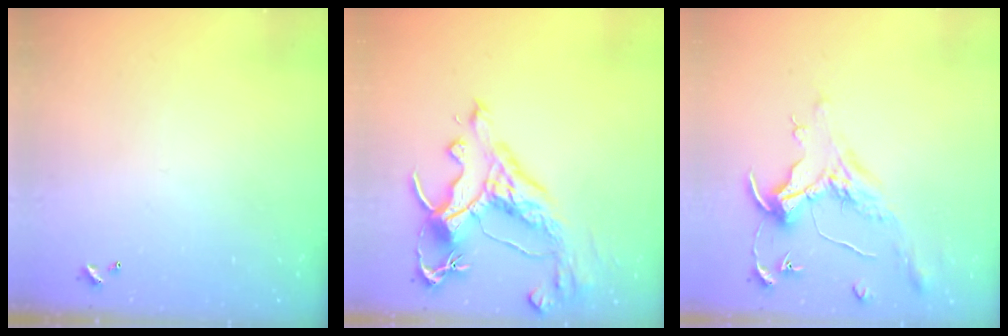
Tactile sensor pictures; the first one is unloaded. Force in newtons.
{"total": 7.5, "press": 7.3, "slide": 1.8}
{"total": 1.6, "press": 1.4, "slide": 0.7}